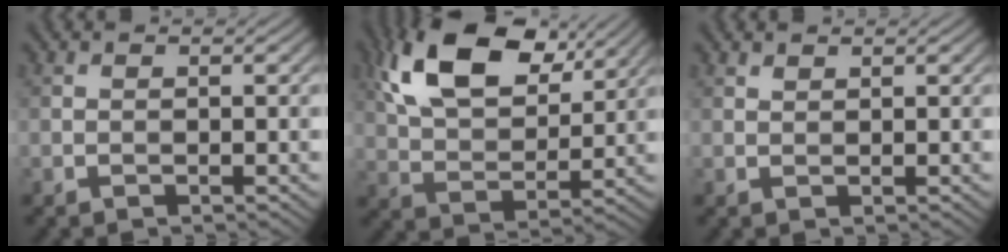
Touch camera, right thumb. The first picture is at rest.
{"total": 14.8, "force": [7.8, 7.7, 9.9], "torque": [-0.207, 0.014, 0.139]}
{"total": 0.9, "force": [0.8, 0.3, 0.3], "torque": [-0.008, 0.000, 0.017]}